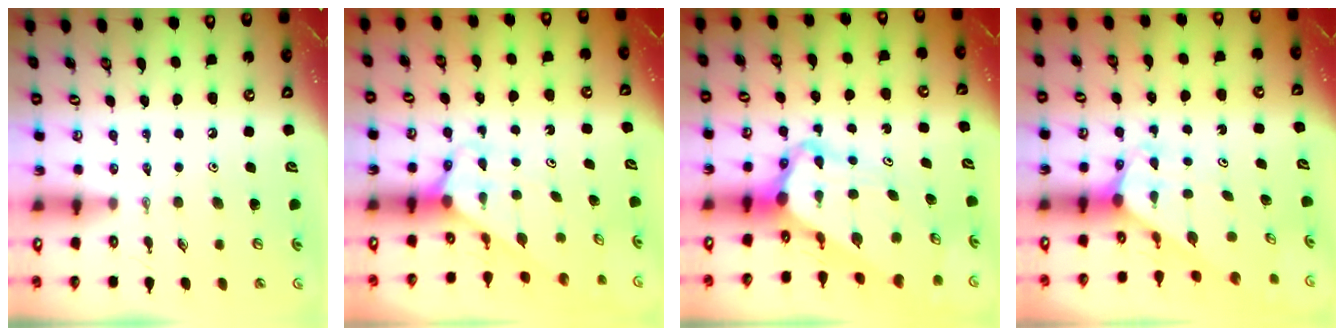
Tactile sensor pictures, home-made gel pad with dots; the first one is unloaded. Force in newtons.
{"total": 2.6, "press": 2.6, "slide": 0.2}
{"total": 8.2, "press": 8.1, "slide": 0.7}
{"total": 2.0, "press": 2.0, "slide": 0.1}